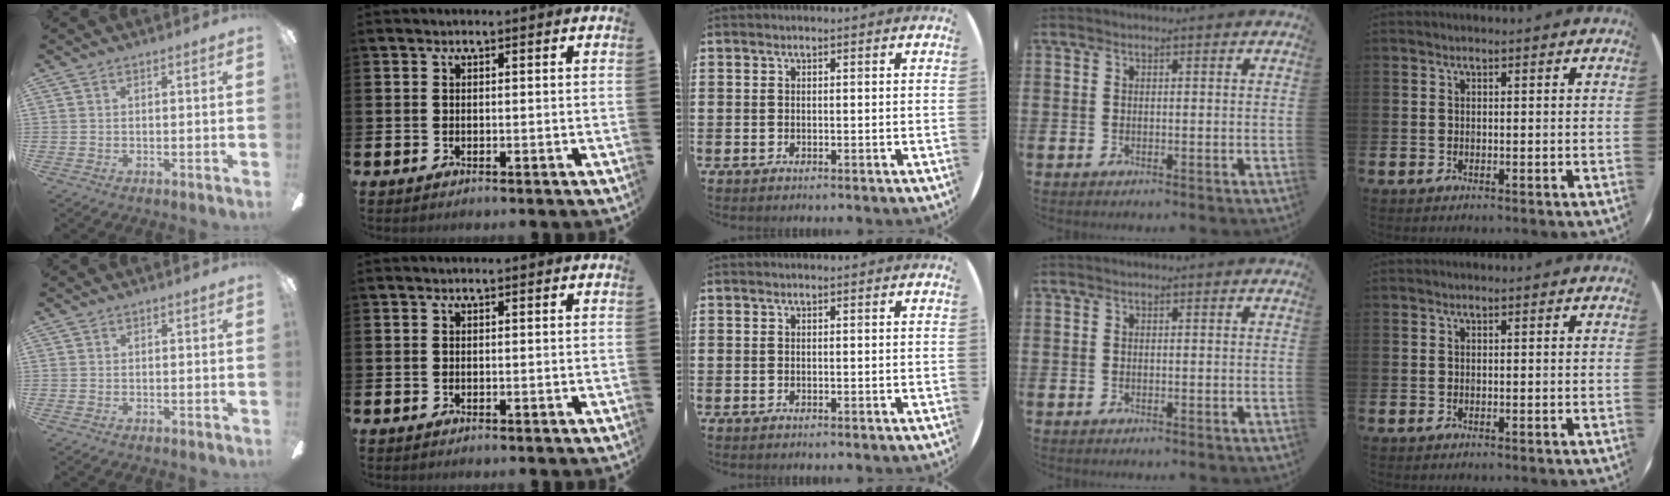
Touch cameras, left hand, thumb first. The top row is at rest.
{}